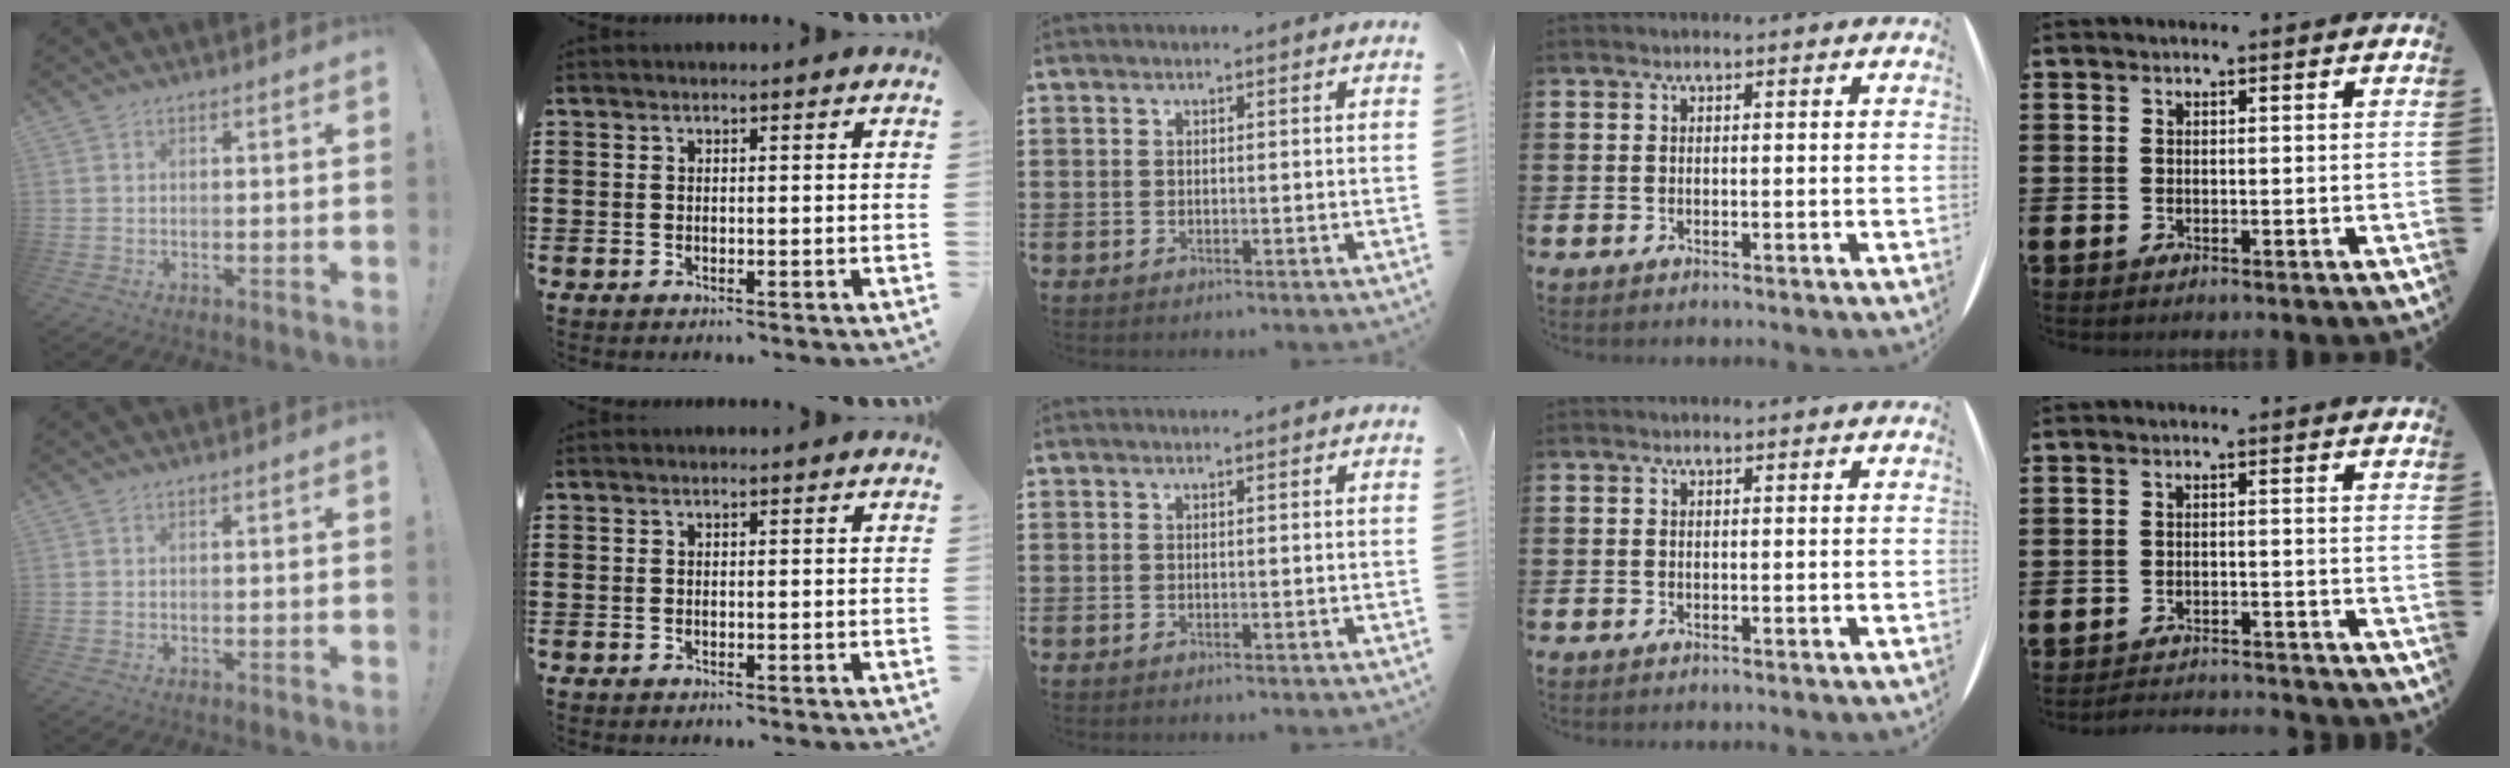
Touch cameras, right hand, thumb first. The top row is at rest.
{"little": {"total": 2.1, "force": [-2.1, -0.1, -0.1], "torque": [-0.003, 0.004, -0.045]}}